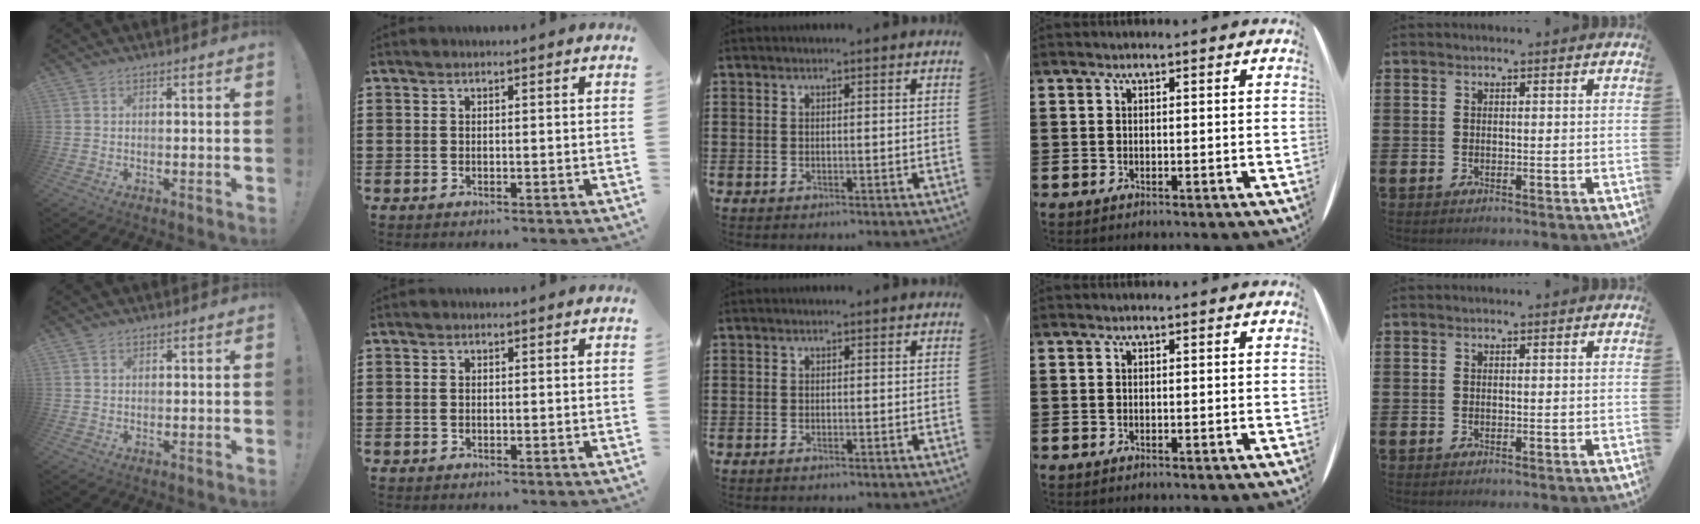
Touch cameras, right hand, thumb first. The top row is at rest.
{"thumb": {"total": 1.2, "force": [0.8, 0.9, 0.3], "torque": [0.001, -0.002, 0.014]}, "index": {"total": 0.7, "force": [0.0, 0.4, 0.5], "torque": [-0.012, 0.002, 0.000]}, "middle": {"total": 0.5, "force": [-0.3, 0.0, 0.4], "torque": [-0.011, -0.007, -0.004]}}